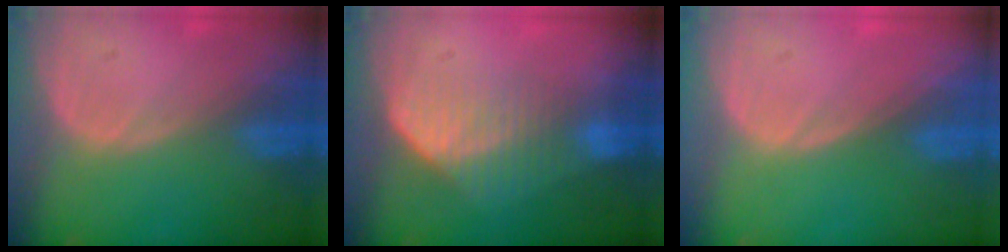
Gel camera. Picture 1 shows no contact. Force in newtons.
{"total": 7.3, "press": 6.2, "slide": 3.9}
{"total": 0.0}